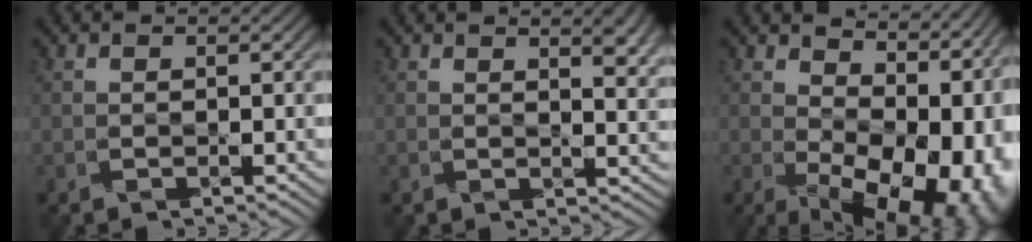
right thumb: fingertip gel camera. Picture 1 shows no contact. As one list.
[{"total": 3.8, "force": [2.2, 1.1, 2.9], "torque": [-0.045, -0.004, 0.039]}, {"total": 16.4, "force": [-0.4, 9.8, 13.1], "torque": [-0.149, -0.037, 0.048]}]